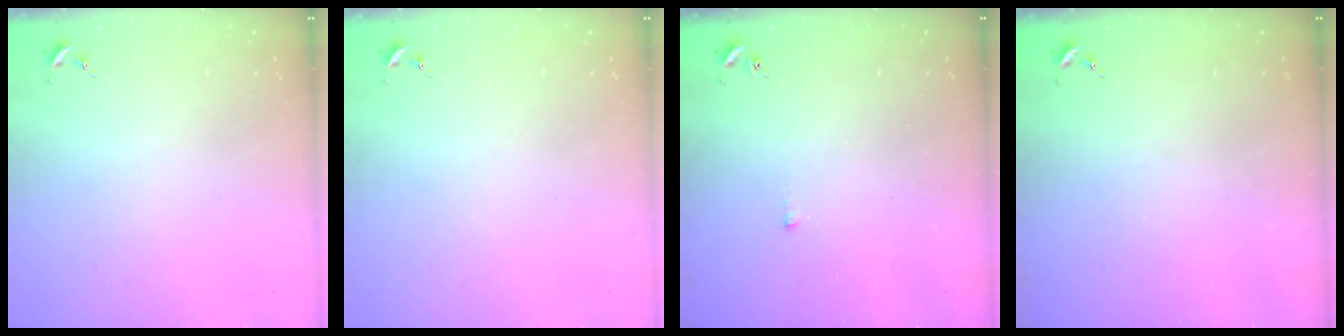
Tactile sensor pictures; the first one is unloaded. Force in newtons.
{"total": 0.0}
{"total": 1.6, "press": 1.6, "slide": 0.2}
{"total": 0.0}